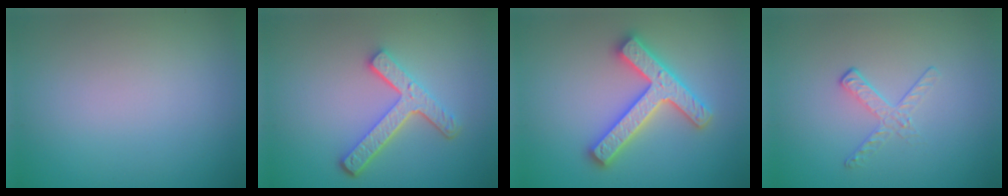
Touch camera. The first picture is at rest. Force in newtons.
{"total": 4.4, "press": 3.3, "slide": 2.8}
{"total": 4.8, "press": 4.7, "slide": 0.9}
{"total": 1.7, "press": 0.7, "slide": 1.5}